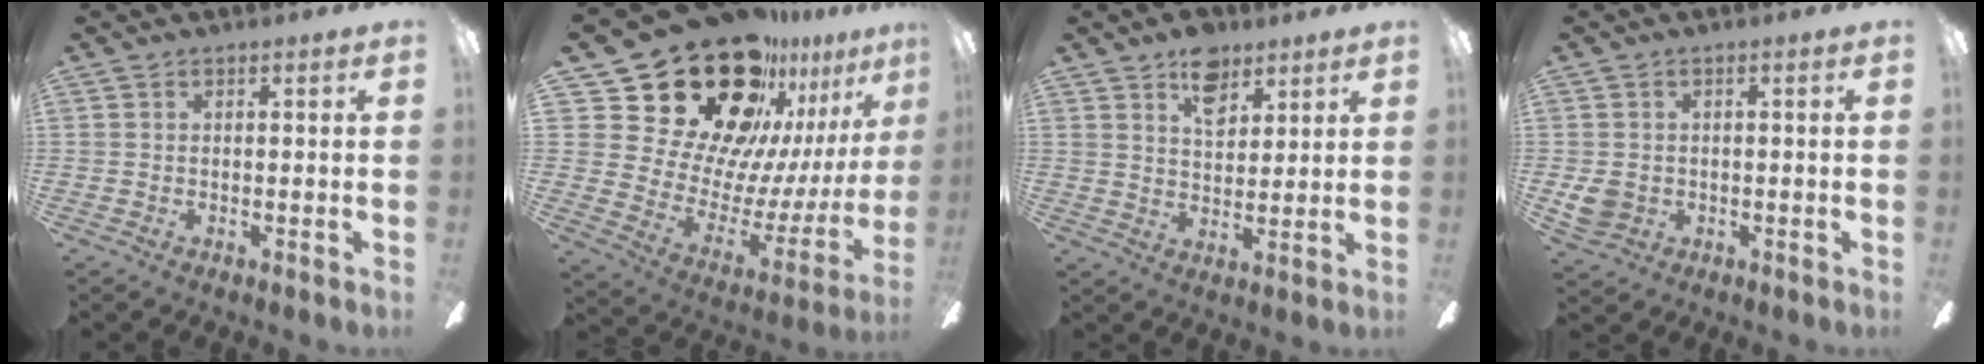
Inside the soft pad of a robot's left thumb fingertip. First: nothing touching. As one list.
[{"total": 32.5, "force": [22.5, 17.4, 15.7], "torque": [-0.254, -0.170, 0.447]}, {"total": 9.0, "force": [5.6, 5.4, 4.6], "torque": [-0.056, -0.020, 0.100]}, {"total": 4.7, "force": [-0.5, 4.2, 2.0], "torque": [-0.042, 0.005, -0.009]}]